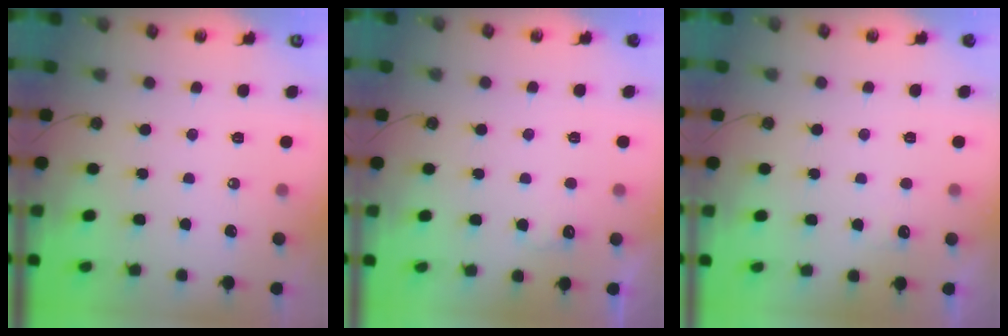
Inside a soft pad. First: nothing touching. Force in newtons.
{"total": 3.8, "press": 3.7, "slide": 1.1}
{"total": 4.9, "press": 4.8, "slide": 1.1}